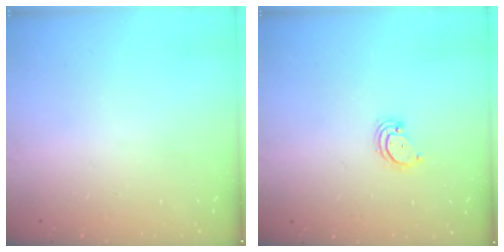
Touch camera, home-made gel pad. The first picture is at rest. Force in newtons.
{"total": 2.3, "press": 2.3, "slide": 0.2}